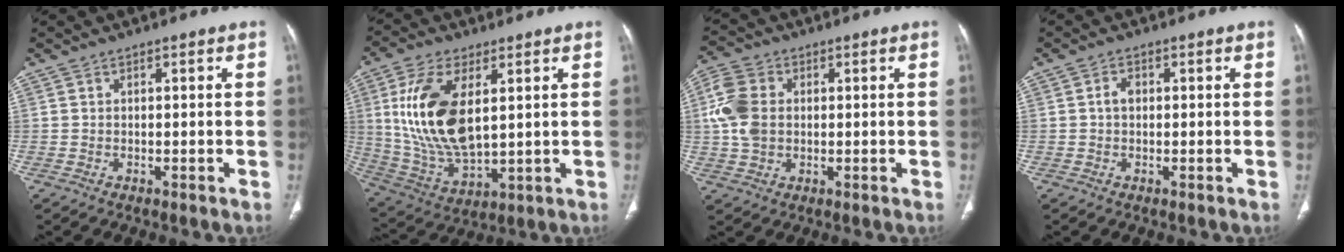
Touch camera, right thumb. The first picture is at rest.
{"total": 17.9, "force": [3.9, 8.9, 15.0], "torque": [-0.299, -0.019, 0.086]}
{"total": 8.6, "force": [0.7, 6.4, 5.8], "torque": [-0.126, 0.012, 0.012]}
{"total": 2.0, "force": [0.1, 1.4, 1.4], "torque": [-0.022, 0.008, 0.000]}